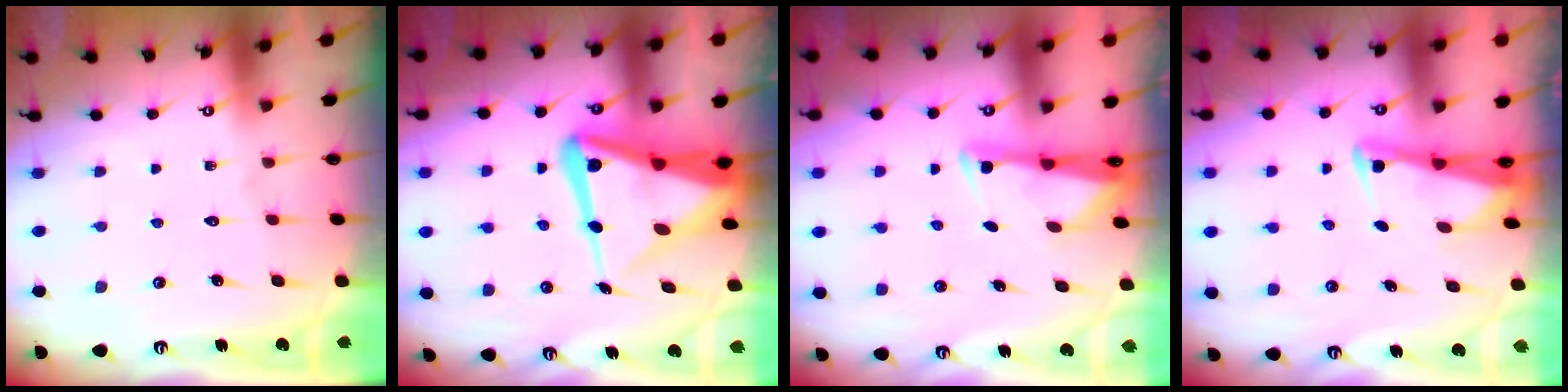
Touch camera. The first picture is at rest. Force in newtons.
{"total": 15.0, "press": 14.9, "slide": 1.5}
{"total": 2.8, "press": 2.7, "slide": 0.4}
{"total": 2.9, "press": 2.9, "slide": 0.2}